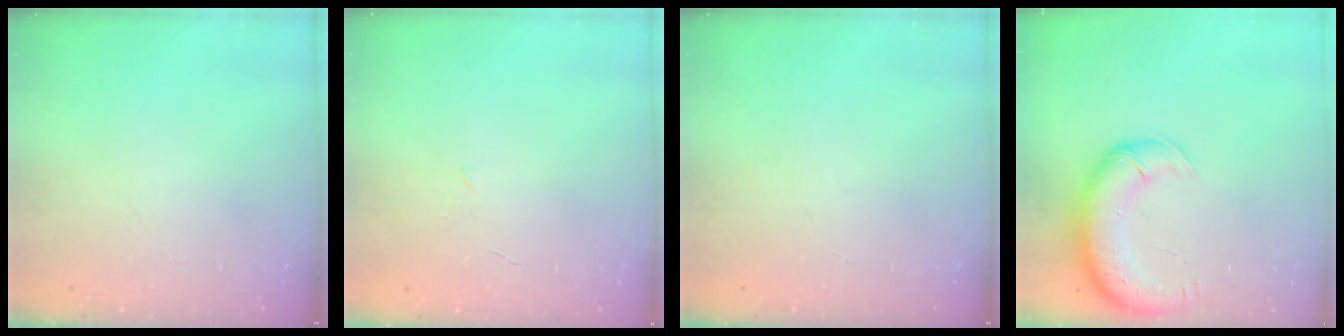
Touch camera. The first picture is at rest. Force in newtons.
{"total": 3.6, "press": 3.5, "slide": 0.9}
{"total": 0.0}
{"total": 13.2, "press": 12.8, "slide": 3.3}